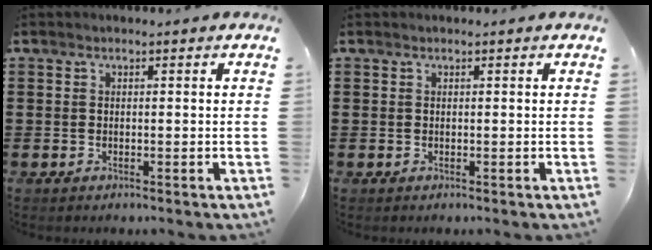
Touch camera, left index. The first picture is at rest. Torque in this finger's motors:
{"motor_torque": [0.24, -0.20, -0.09, -0.02]}